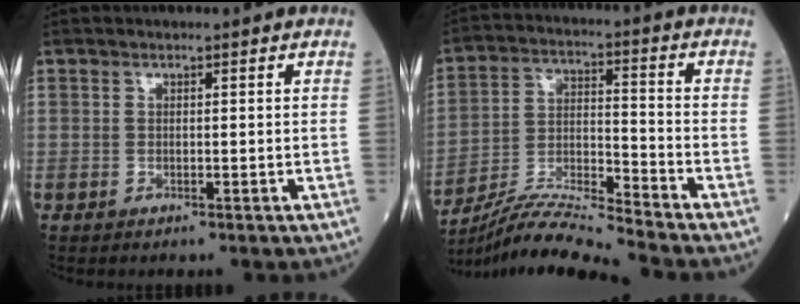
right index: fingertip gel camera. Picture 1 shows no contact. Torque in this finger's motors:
{"motor_torque": [0.12, -0.51, 0.20, 0.02]}